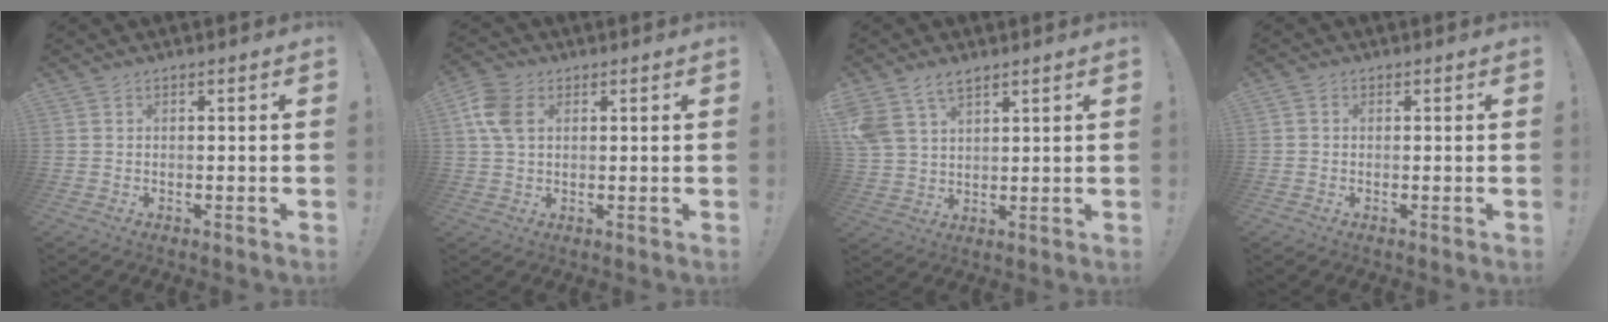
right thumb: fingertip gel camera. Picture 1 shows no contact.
{"total": 8.6, "force": [2.3, 5.9, 5.8], "torque": [-0.130, 0.011, 0.048]}
{"total": 8.2, "force": [5.6, 4.7, 3.7], "torque": [-0.077, -0.014, 0.113]}
{"total": 0.9, "force": [-0.2, 0.8, 0.4], "torque": [-0.004, 0.001, -0.004]}